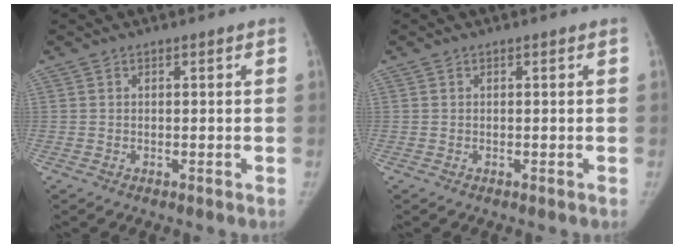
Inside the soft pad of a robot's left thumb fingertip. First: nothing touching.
{"total": 0.0}